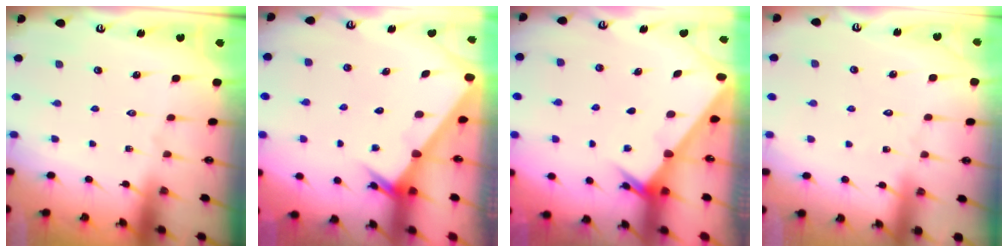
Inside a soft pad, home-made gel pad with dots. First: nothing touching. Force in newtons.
{"total": 2.3, "press": 2.3, "slide": 0.1}
{"total": 1.8, "press": 1.8, "slide": 0.0}
{"total": 4.0, "press": 4.0, "slide": 0.3}